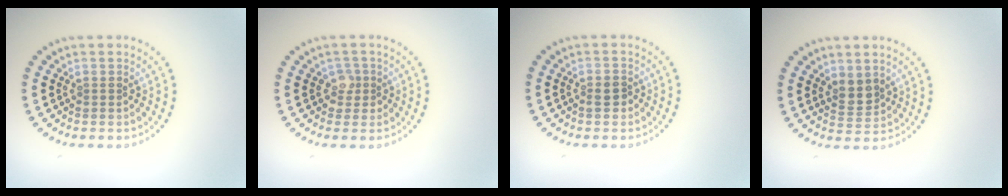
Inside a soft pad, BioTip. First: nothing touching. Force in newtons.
{"total": 1.6, "press": 1.3, "slide": 0.8}
{"total": 1.4, "press": 1.4, "slide": 0.3}
{"total": 2.0, "press": 1.7, "slide": 1.0}